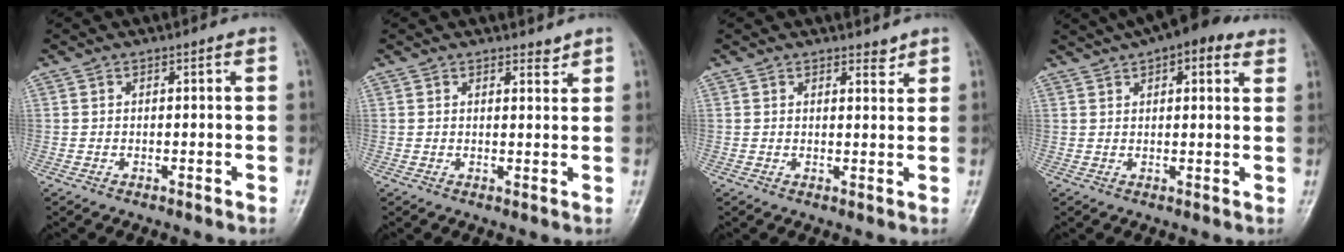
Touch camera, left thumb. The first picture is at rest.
{"total": 1.7, "force": [1.5, 0.6, 0.5], "torque": [0.003, -0.013, 0.021]}
{"total": 2.0, "force": [1.7, 0.8, 0.7], "torque": [0.002, -0.013, 0.024]}
{"total": 12.0, "force": [7.8, 4.7, 7.9], "torque": [-0.090, 0.008, 0.110]}